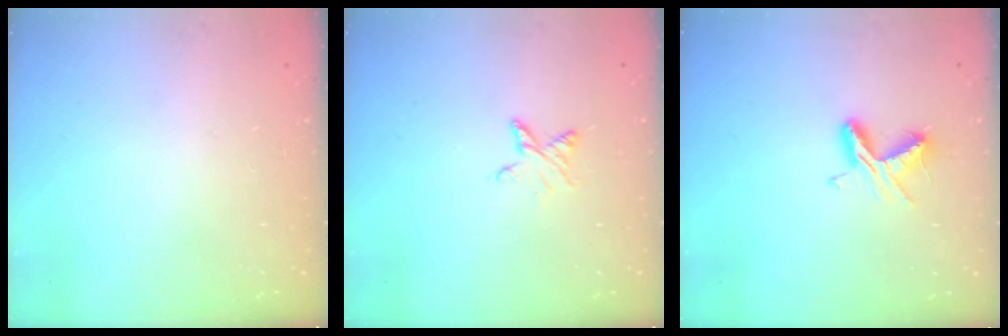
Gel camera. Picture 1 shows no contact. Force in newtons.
{"total": 5.9, "press": 5.9, "slide": 0.6}
{"total": 7.1, "press": 7.0, "slide": 0.5}